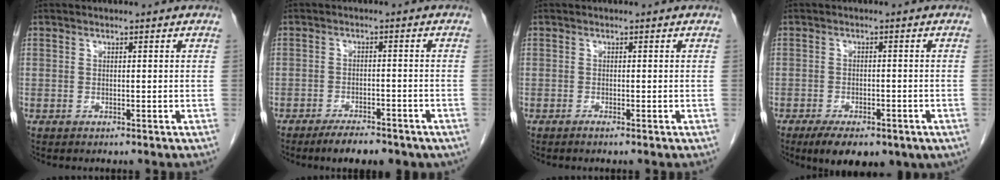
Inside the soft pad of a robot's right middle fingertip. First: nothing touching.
{"total": 7.5, "force": [-5.7, 2.5, 4.2], "torque": [-0.055, -0.003, -0.079]}
{"total": 0.5, "force": [-0.4, -0.1, 0.4], "torque": [-0.006, 0.001, -0.006]}
{"total": 10.8, "force": [-6.9, 4.5, 7.1], "torque": [-0.100, -0.011, -0.091]}